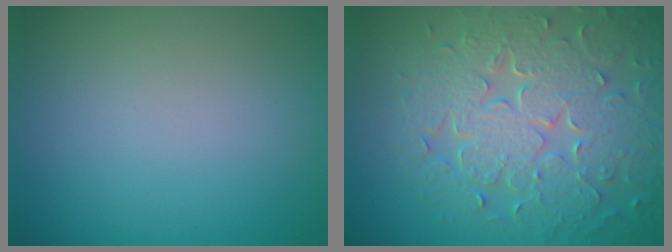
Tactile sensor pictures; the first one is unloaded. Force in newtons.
{"total": 8.8, "press": 6.3, "slide": 6.1}